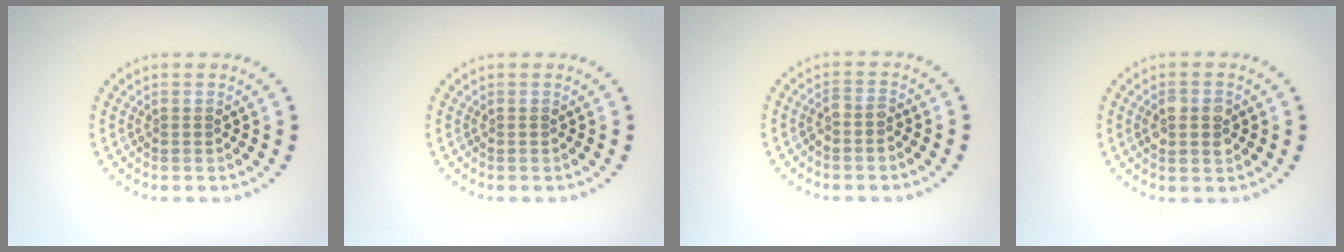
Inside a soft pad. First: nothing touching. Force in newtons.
{"total": 0.0}
{"total": 1.1, "press": 0.9, "slide": 0.6}
{"total": 2.9, "press": 2.9, "slide": 0.2}